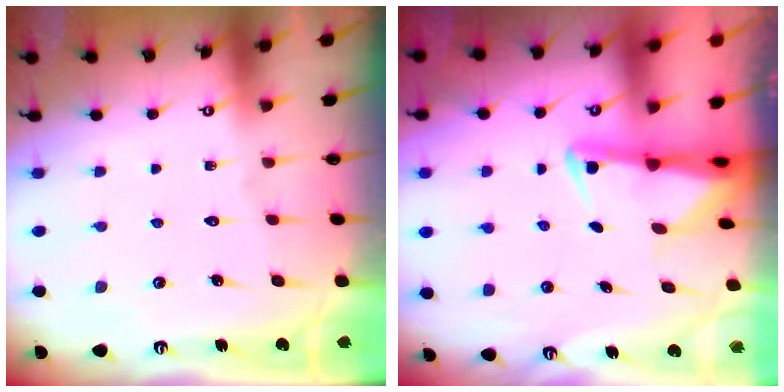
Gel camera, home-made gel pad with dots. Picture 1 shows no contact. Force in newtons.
{"total": 2.5, "press": 2.4, "slide": 0.5}